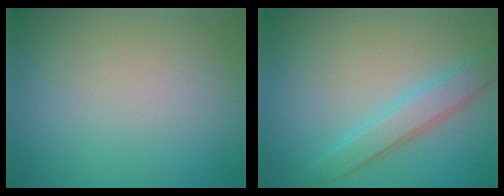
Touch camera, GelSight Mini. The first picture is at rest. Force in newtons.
{"total": 3.0, "press": 3.0, "slide": 0.1}